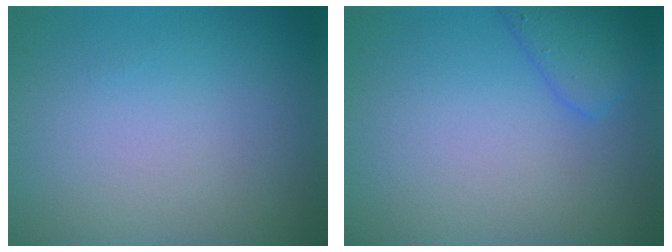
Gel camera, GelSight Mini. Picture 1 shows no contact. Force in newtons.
{"total": 2.7, "press": 2.7, "slide": 0.2}